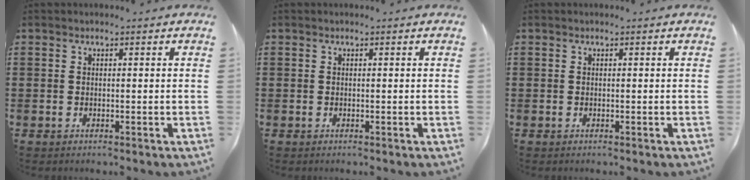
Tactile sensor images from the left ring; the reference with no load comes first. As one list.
[{"total": 0.0}, {"total": 0.0}]